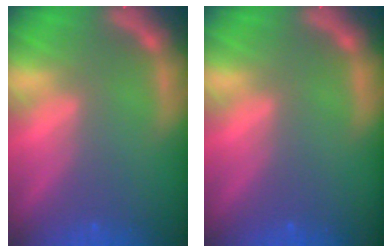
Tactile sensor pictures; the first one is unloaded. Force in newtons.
{"total": 0.0}